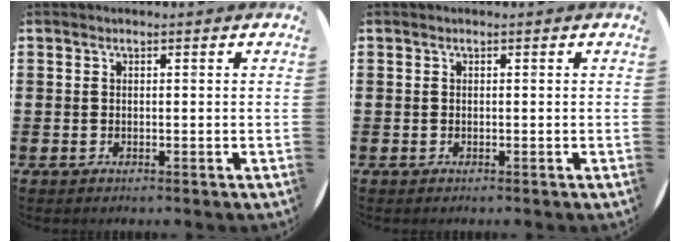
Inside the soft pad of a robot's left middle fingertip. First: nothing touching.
{"total": 0.0}